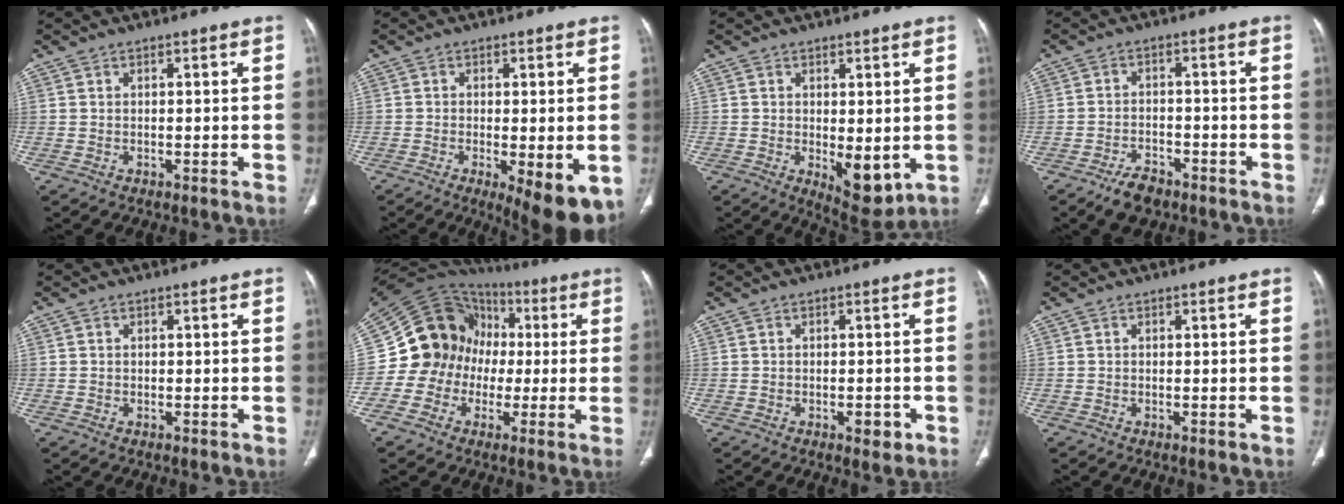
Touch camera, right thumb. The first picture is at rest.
{"total": 10.5, "force": [-4.0, 3.3, 9.2], "torque": [-0.129, -0.020, -0.054]}
{"total": 7.6, "force": [-1.1, 3.5, 6.6], "torque": [-0.079, -0.021, -0.003]}
{"total": 5.4, "force": [-3.9, 2.7, 2.6], "torque": [-0.044, 0.019, -0.064]}
{"total": 0.0}
{"total": 16.6, "force": [-0.7, 15.3, 6.3], "torque": [-0.086, 0.060, -0.017]}
{"total": 2.9, "force": [-1.2, 1.4, 2.2], "torque": [-0.023, 0.002, -0.012]}
{"total": 0.0}